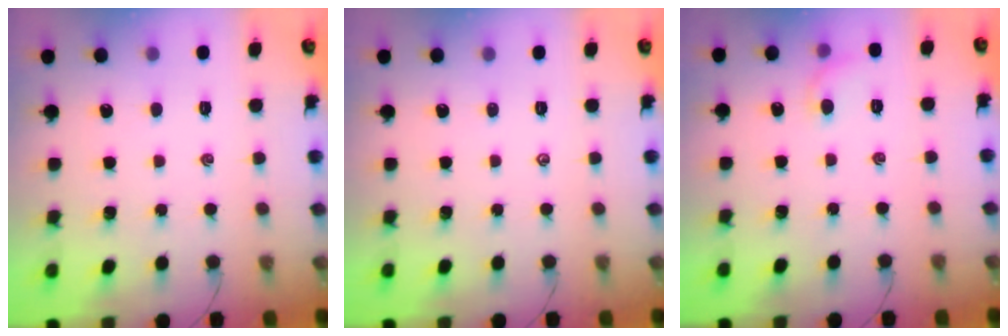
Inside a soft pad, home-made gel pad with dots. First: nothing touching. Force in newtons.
{"total": 0.0}
{"total": 5.4, "press": 5.3, "slide": 1.3}